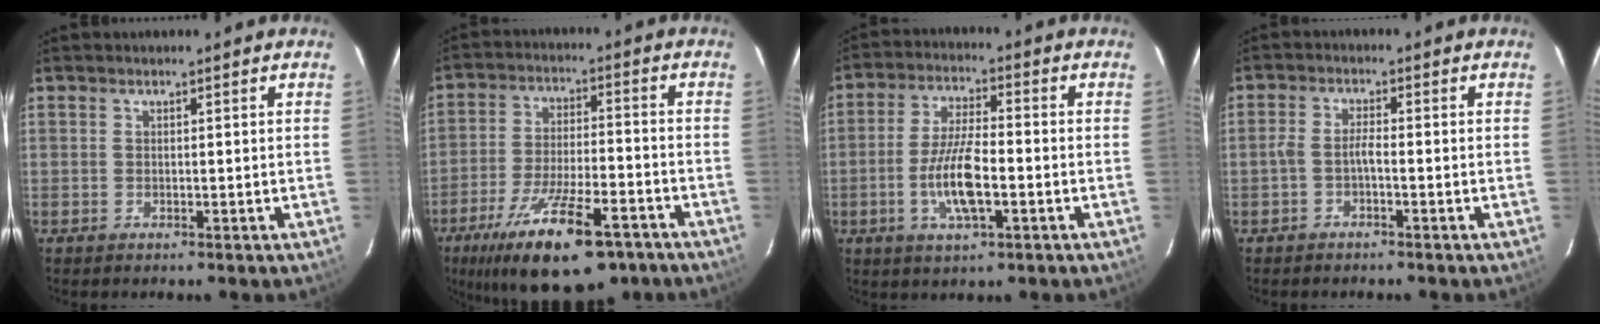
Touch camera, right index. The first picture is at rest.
{"total": 18.9, "force": [-12.1, 6.2, 13.1], "torque": [-0.241, -0.031, -0.188]}
{"total": 9.7, "force": [-2.9, 2.8, 8.8], "torque": [-0.178, -0.003, -0.054]}
{"total": 2.3, "force": [-1.3, 0.4, 1.8], "torque": [-0.045, 0.008, -0.028]}